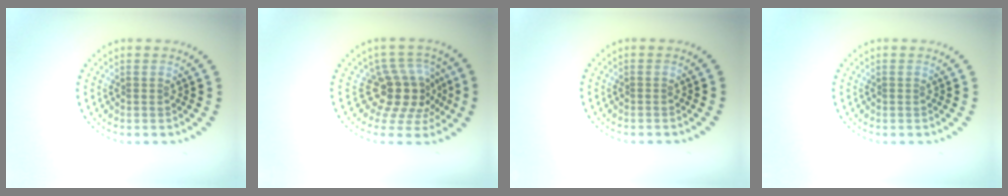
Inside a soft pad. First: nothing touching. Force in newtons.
{"total": 4.5, "press": 3.4, "slide": 3.0}
{"total": 0.0}
{"total": 0.0}